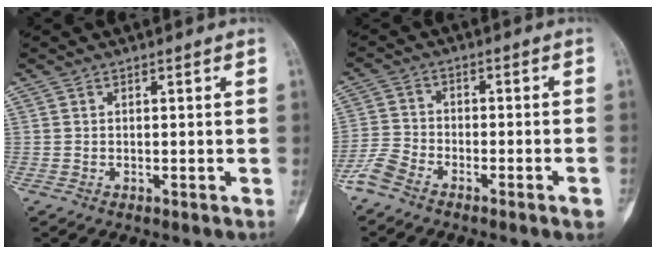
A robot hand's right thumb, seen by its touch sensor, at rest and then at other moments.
{"total": 6.8, "force": [-4.8, 2.0, 4.3], "torque": [-0.081, 0.012, -0.102]}